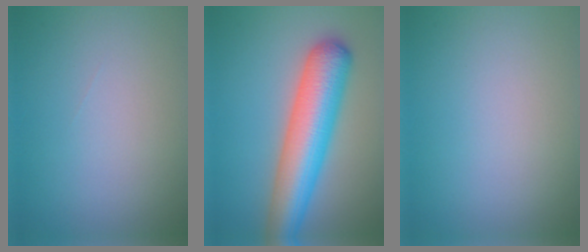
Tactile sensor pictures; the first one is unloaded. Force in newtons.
{"total": 8.7, "press": 8.7, "slide": 0.4}
{"total": 0.0}